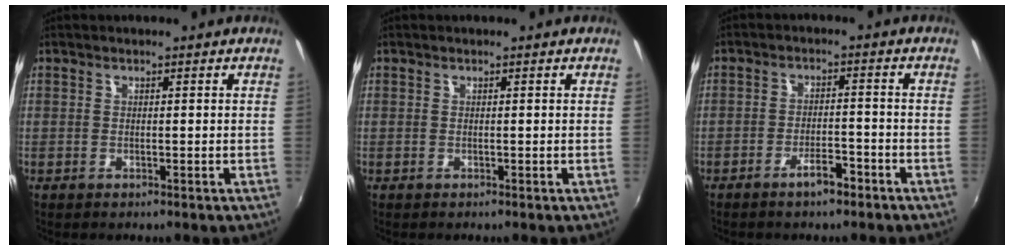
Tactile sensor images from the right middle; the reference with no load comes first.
{"total": 0.0}
{"total": 4.2, "force": [-3.1, 1.3, 2.5], "torque": [-0.054, 0.000, -0.048]}